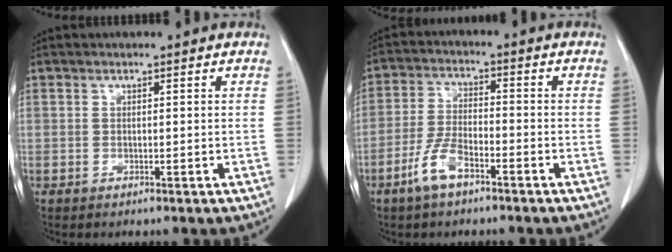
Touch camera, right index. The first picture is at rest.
{"total": 6.2, "force": [-3.9, 1.9, 4.4], "torque": [-0.100, 0.000, -0.077]}